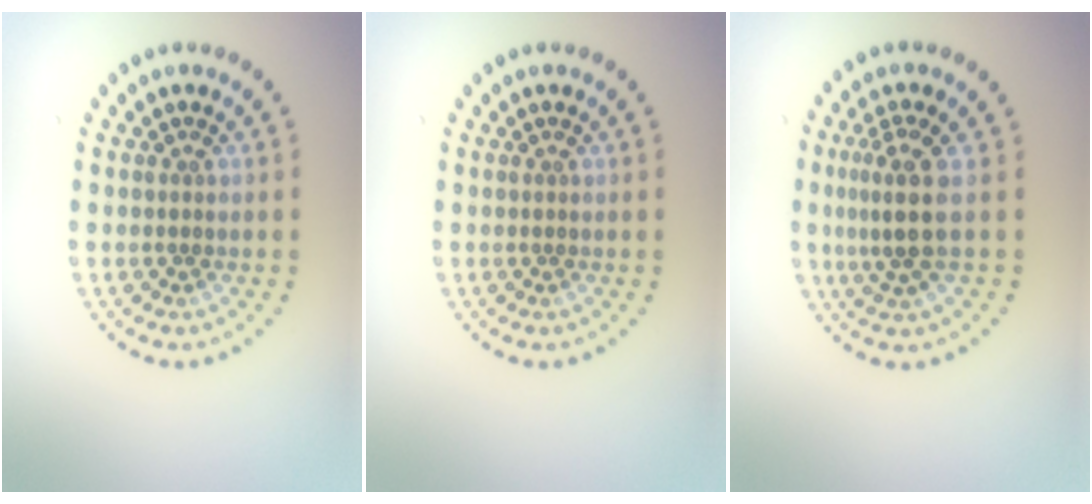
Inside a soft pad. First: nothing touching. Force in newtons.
{"total": 0.0}
{"total": 3.2, "press": 2.4, "slide": 2.1}